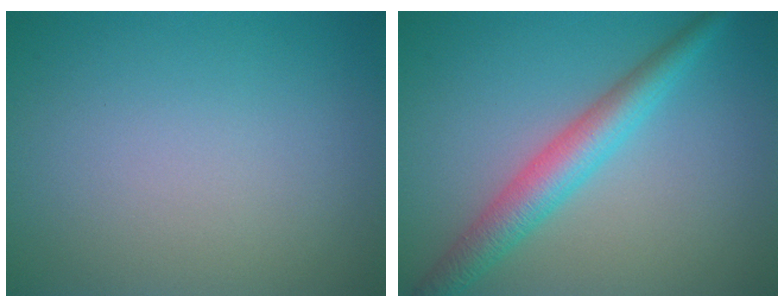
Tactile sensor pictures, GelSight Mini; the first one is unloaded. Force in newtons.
{"total": 4.3, "press": 4.3, "slide": 0.1}